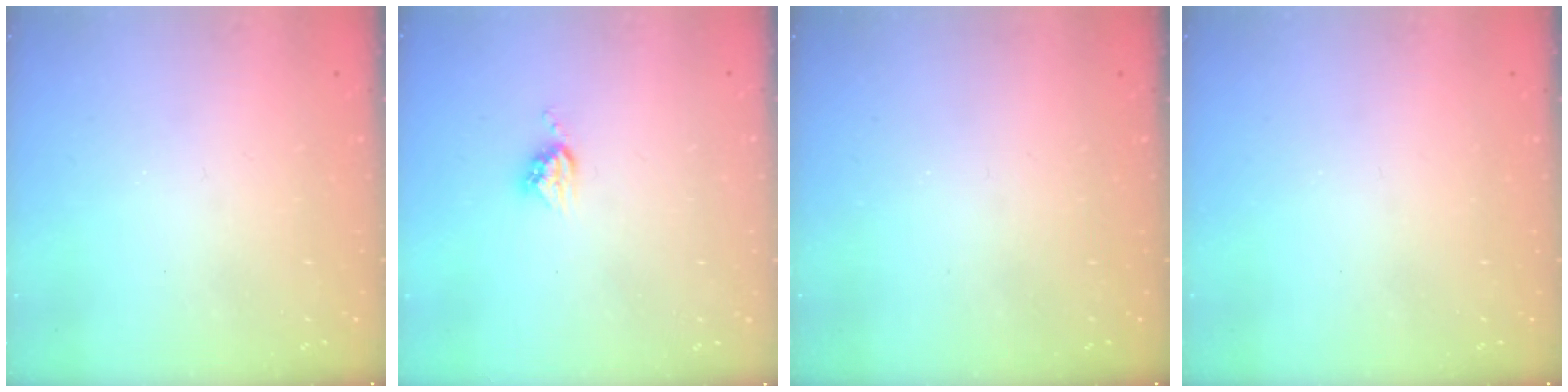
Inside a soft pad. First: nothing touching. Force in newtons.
{"total": 5.2, "press": 5.2, "slide": 0.1}
{"total": 0.0}
{"total": 0.0}